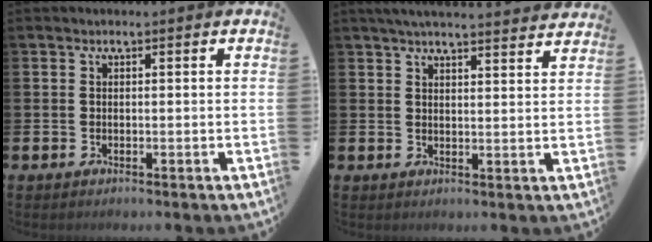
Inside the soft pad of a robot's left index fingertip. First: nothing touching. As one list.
[{"total": 4.4, "force": [4.3, -0.1, 1.1], "torque": [-0.026, -0.020, 0.077]}]